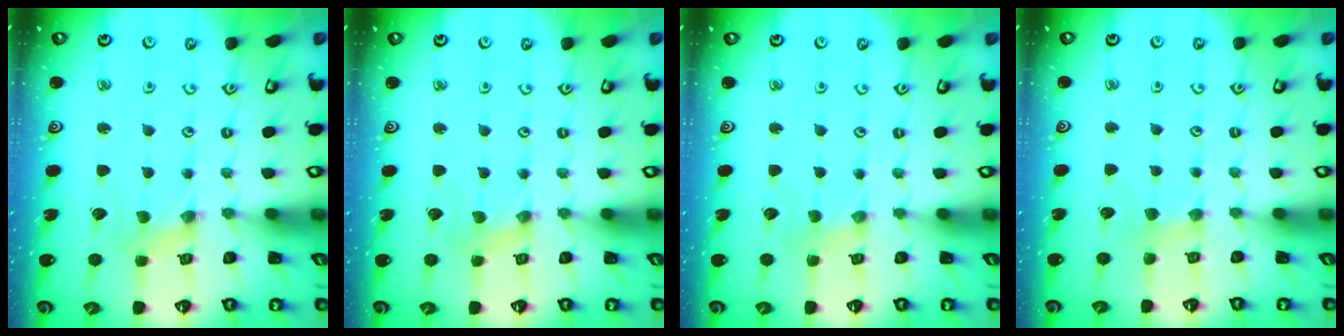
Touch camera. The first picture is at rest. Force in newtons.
{"total": 0.0}
{"total": 1.1, "press": 1.0, "slide": 0.3}
{"total": 3.3, "press": 3.2, "slide": 0.7}